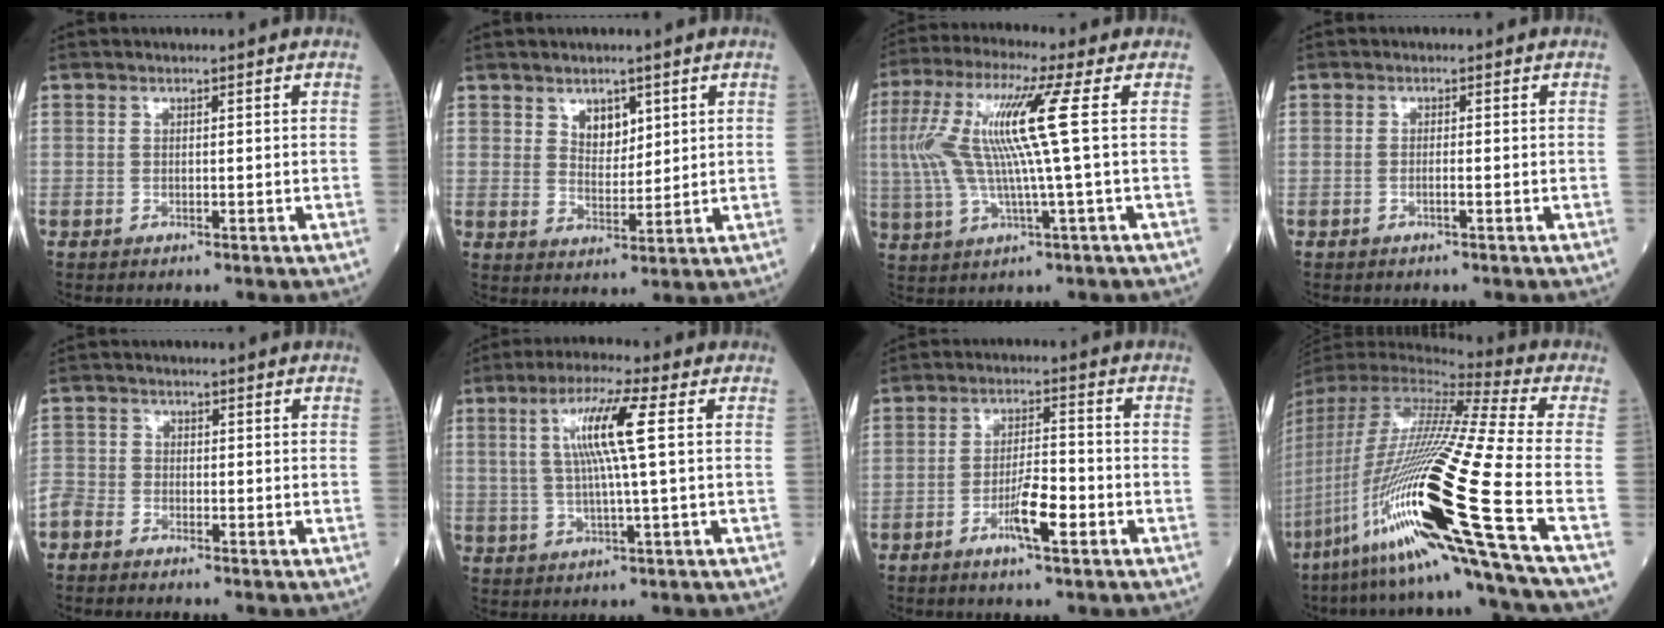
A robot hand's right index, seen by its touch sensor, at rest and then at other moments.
{"total": 4.0, "force": [2.2, 2.3, 2.4], "torque": [-0.037, -0.002, 0.042]}
{"total": 13.5, "force": [1.9, -0.2, 13.3], "torque": [-0.290, 0.021, 0.033]}
{"total": 0.9, "force": [-0.4, -0.1, 0.9], "torque": [-0.018, 0.000, -0.007]}
{"total": 3.9, "force": [-3.4, 1.9, 0.7], "torque": [-0.011, -0.003, -0.077]}
{"total": 9.0, "force": [2.0, -0.2, 8.8], "torque": [-0.172, 0.007, 0.037]}
{"total": 6.2, "force": [-2.9, 0.9, 5.4], "torque": [-0.098, 0.001, -0.052]}
{"total": 32.3, "force": [-11.7, 0.3, 30.1], "torque": [-0.567, -0.049, -0.221]}